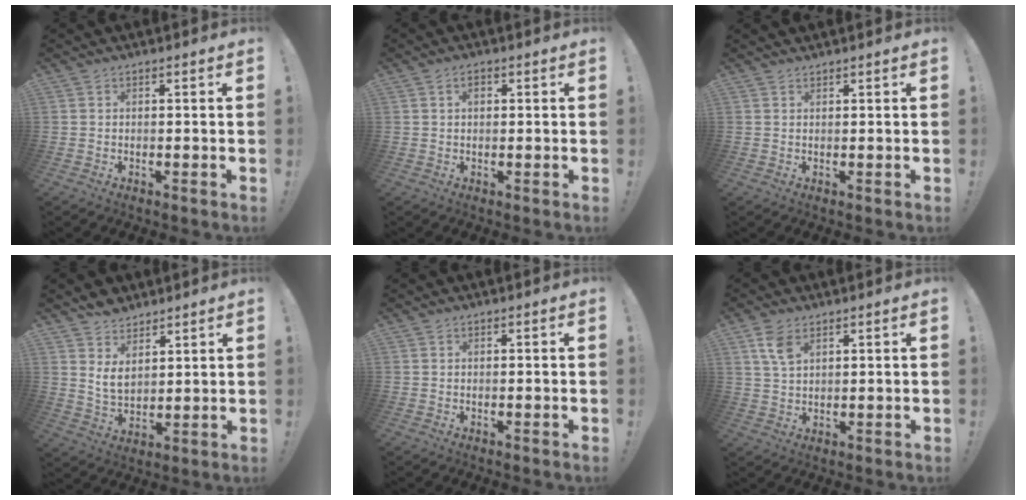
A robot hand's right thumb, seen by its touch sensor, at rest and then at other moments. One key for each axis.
{"total": 1.9, "fx": 0.5, "fy": 1.3, "fz": 1.3, "tx": -0.026, "ty": 0.007, "tz": 0.008}
{"total": 0.7, "fx": 0.7, "fy": 0.1, "fz": 0.0, "tx": 0.003, "ty": -0.001, "tz": 0.013}
{"total": 8.1, "fx": 5.4, "fy": 4.9, "fz": 3.5, "tx": -0.061, "ty": -0.033, "tz": 0.105}
{"total": 0.0}
{"total": 6.1, "fx": 3.3, "fy": 3.2, "fz": 4.0, "tx": -0.067, "ty": -0.011, "tz": 0.062}